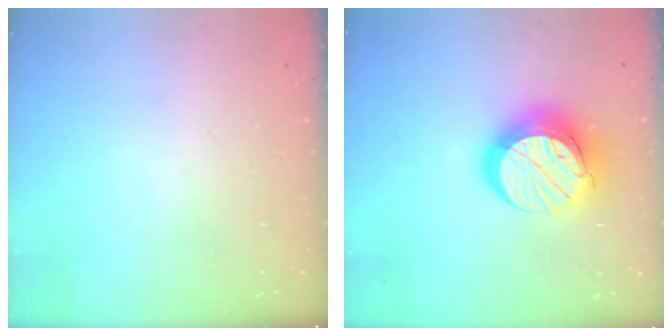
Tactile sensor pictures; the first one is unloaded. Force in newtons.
{"total": 17.0, "press": 17.0, "slide": 1.6}